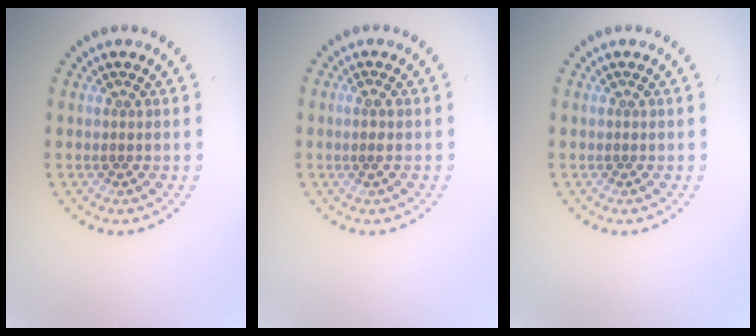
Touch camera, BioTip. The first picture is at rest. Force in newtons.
{"total": 0.7, "press": 0.4, "slide": 0.5}
{"total": 0.0}